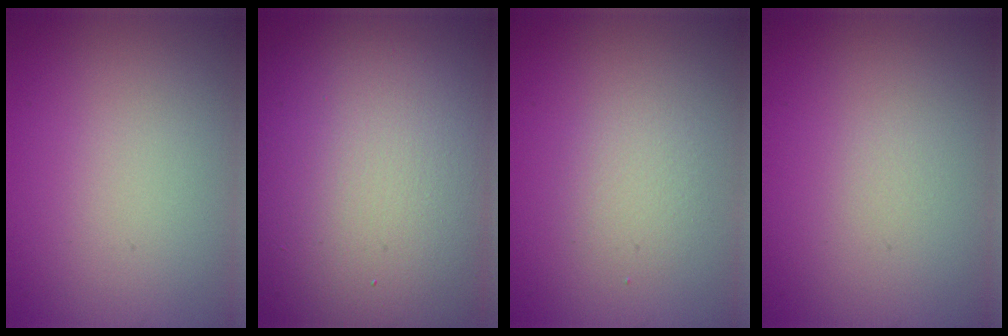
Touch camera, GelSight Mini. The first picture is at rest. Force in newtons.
{"total": 18.4, "press": 18.4, "slide": 0.8}
{"total": 1.7, "press": 1.7, "slide": 0.1}
{"total": 0.0}